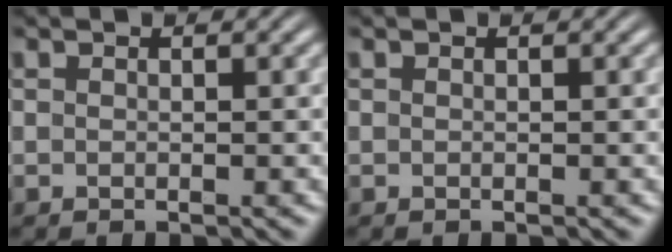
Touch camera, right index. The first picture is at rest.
{"total": 0.0}